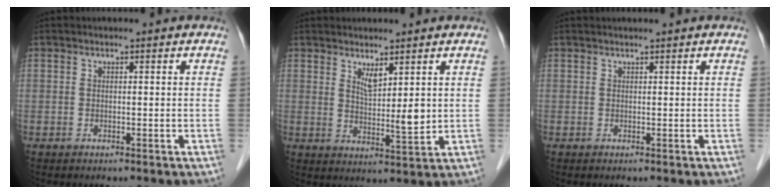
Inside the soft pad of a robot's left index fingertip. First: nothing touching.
{"total": 4.4, "force": [2.1, 0.8, 3.8], "torque": [-0.069, -0.016, 0.042]}
{"total": 1.1, "force": [1.0, -0.2, 0.5], "torque": [-0.006, 0.010, 0.019]}